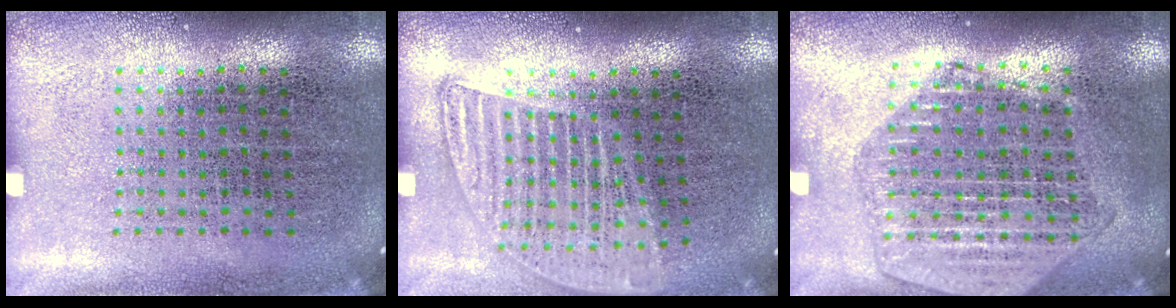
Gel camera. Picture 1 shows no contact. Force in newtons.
{"total": 1.2, "press": 1.1, "slide": 0.5}
{"total": 2.0, "press": 1.8, "slide": 0.8}